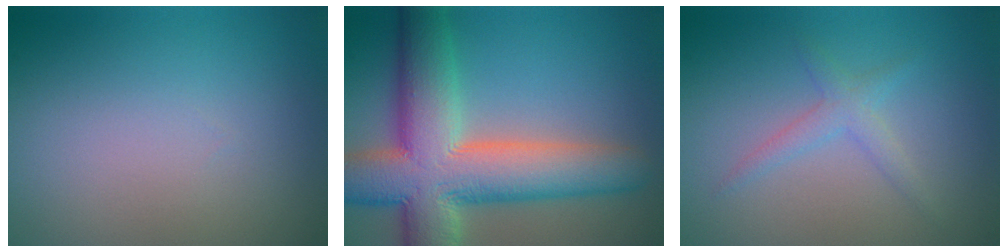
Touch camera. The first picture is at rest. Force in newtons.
{"total": 12.1, "press": 12.0, "slide": 0.8}
{"total": 1.8, "press": 1.8, "slide": 0.1}